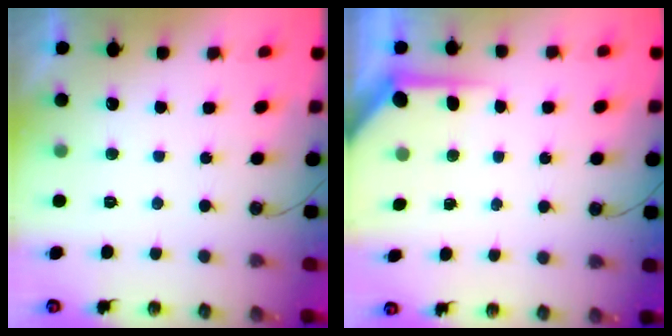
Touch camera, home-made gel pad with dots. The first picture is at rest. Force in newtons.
{"total": 4.9, "press": 4.8, "slide": 0.2}